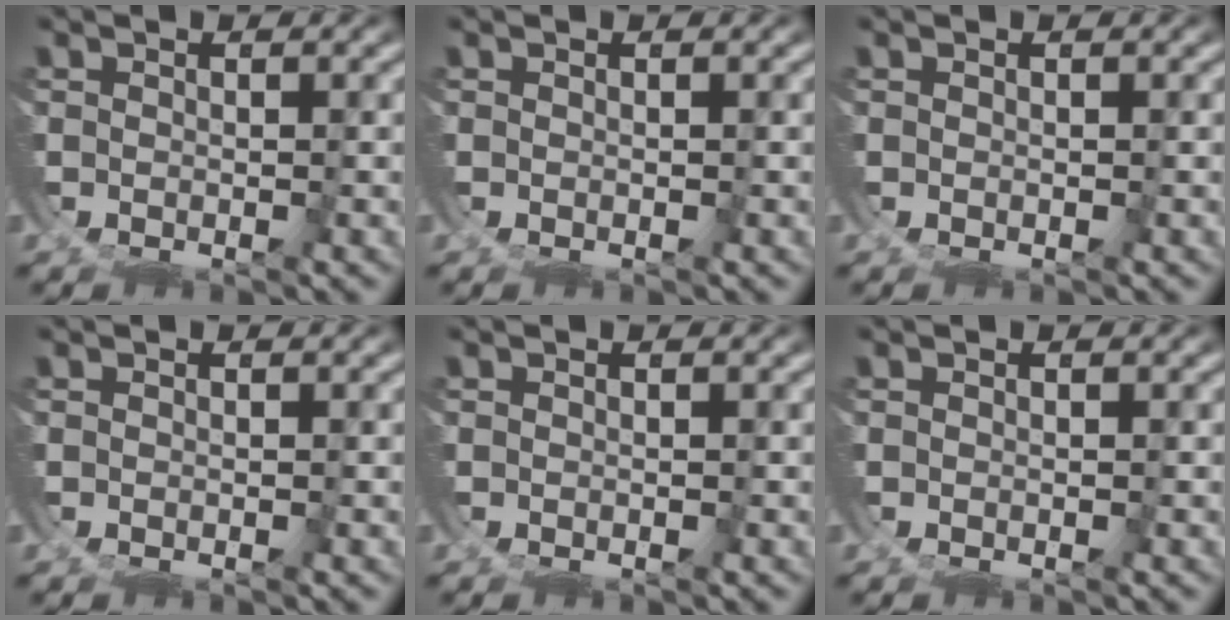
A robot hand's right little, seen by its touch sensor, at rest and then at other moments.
{"total": 0.0}
{"total": 0.0}
{"total": 0.0}
{"total": 0.0}
{"total": 0.0}